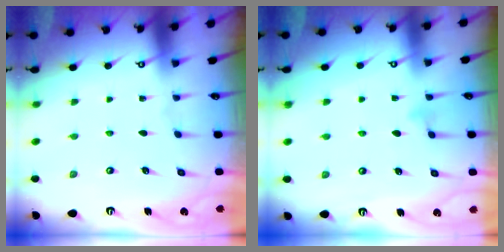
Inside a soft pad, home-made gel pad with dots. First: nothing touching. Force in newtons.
{"total": 4.3, "press": 4.2, "slide": 0.5}